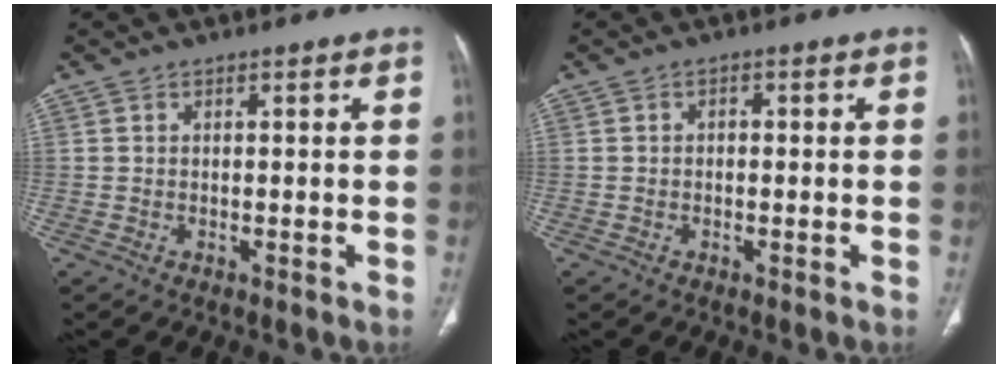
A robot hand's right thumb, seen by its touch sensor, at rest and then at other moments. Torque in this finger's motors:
{"motor_torque": [-0.13, 0.23, -0.16, 0.02, 0.06]}